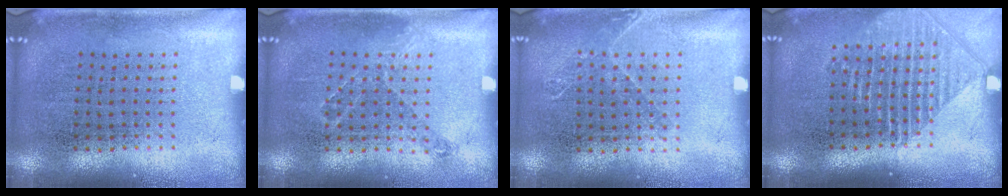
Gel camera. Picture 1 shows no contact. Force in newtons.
{"total": 0.8, "press": 0.7, "slide": 0.4}
{"total": 1.0, "press": 0.9, "slide": 0.3}
{"total": 1.5, "press": 1.4, "slide": 0.6}